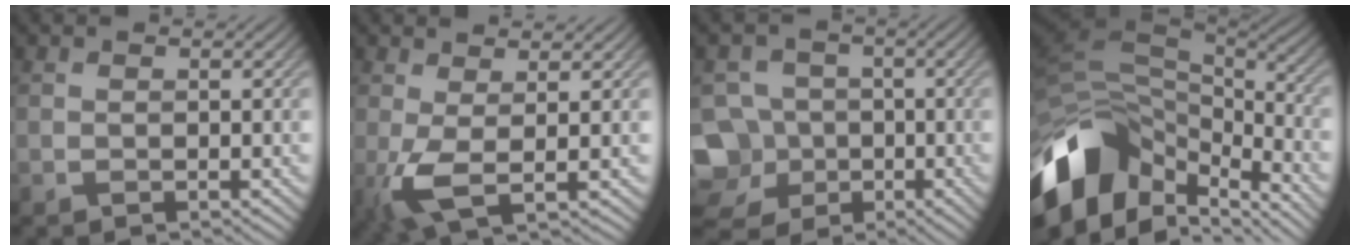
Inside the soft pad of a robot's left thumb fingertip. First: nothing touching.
{"total": 4.1, "force": [0.3, 1.0, 4.0], "torque": [-0.096, -0.002, 0.003]}
{"total": 11.1, "force": [-4.6, 9.6, 3.2], "torque": [-0.115, -0.028, -0.100]}
{"total": 15.2, "force": [-5.6, 9.6, 10.3], "torque": [-0.263, -0.033, -0.081]}